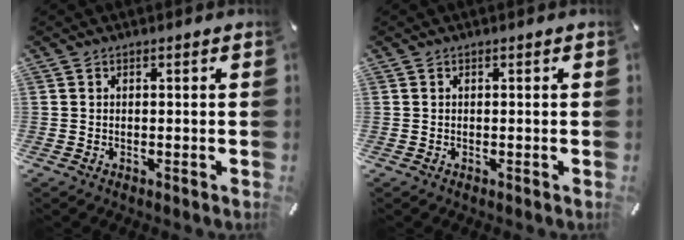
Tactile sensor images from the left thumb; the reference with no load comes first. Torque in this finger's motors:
{"motor_torque": [-0.01, 0.02, -0.07, 0.07, 0.00]}